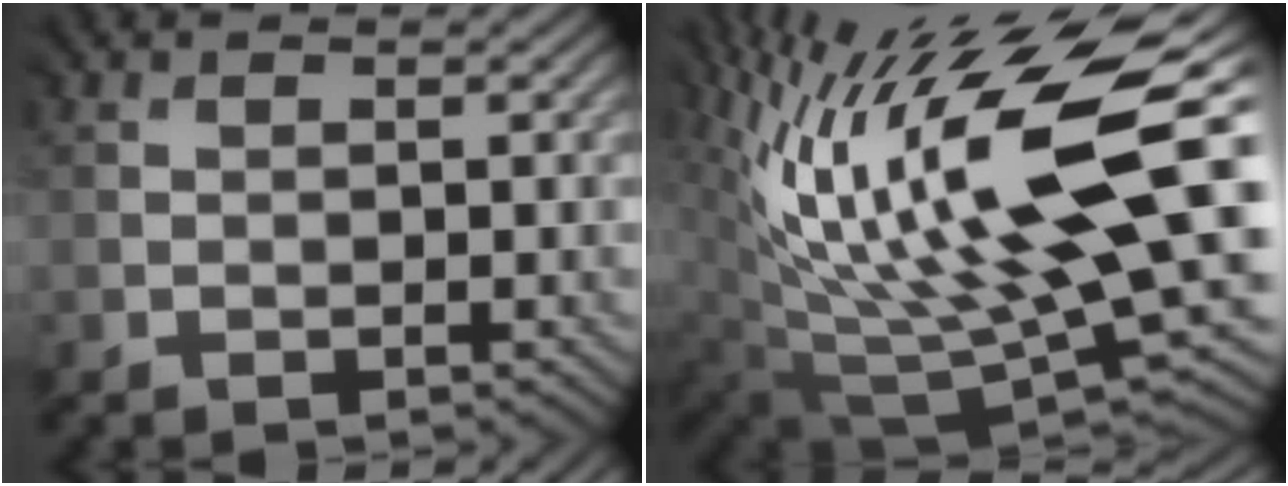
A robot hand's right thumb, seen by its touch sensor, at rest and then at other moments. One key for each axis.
{"total": 18.1, "fx": 6.7, "fy": 6.1, "fz": 15.7, "tx": -0.298, "ty": 0.020, "tz": 0.121}